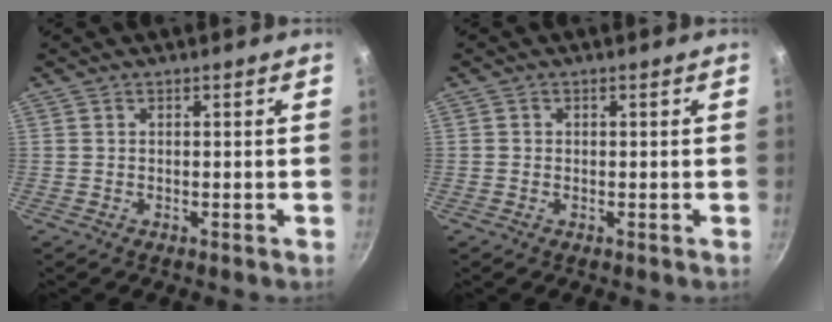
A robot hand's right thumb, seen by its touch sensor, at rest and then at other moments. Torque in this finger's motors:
{"motor_torque": [-0.20, 0.37, -0.17, 0.06, -0.02]}